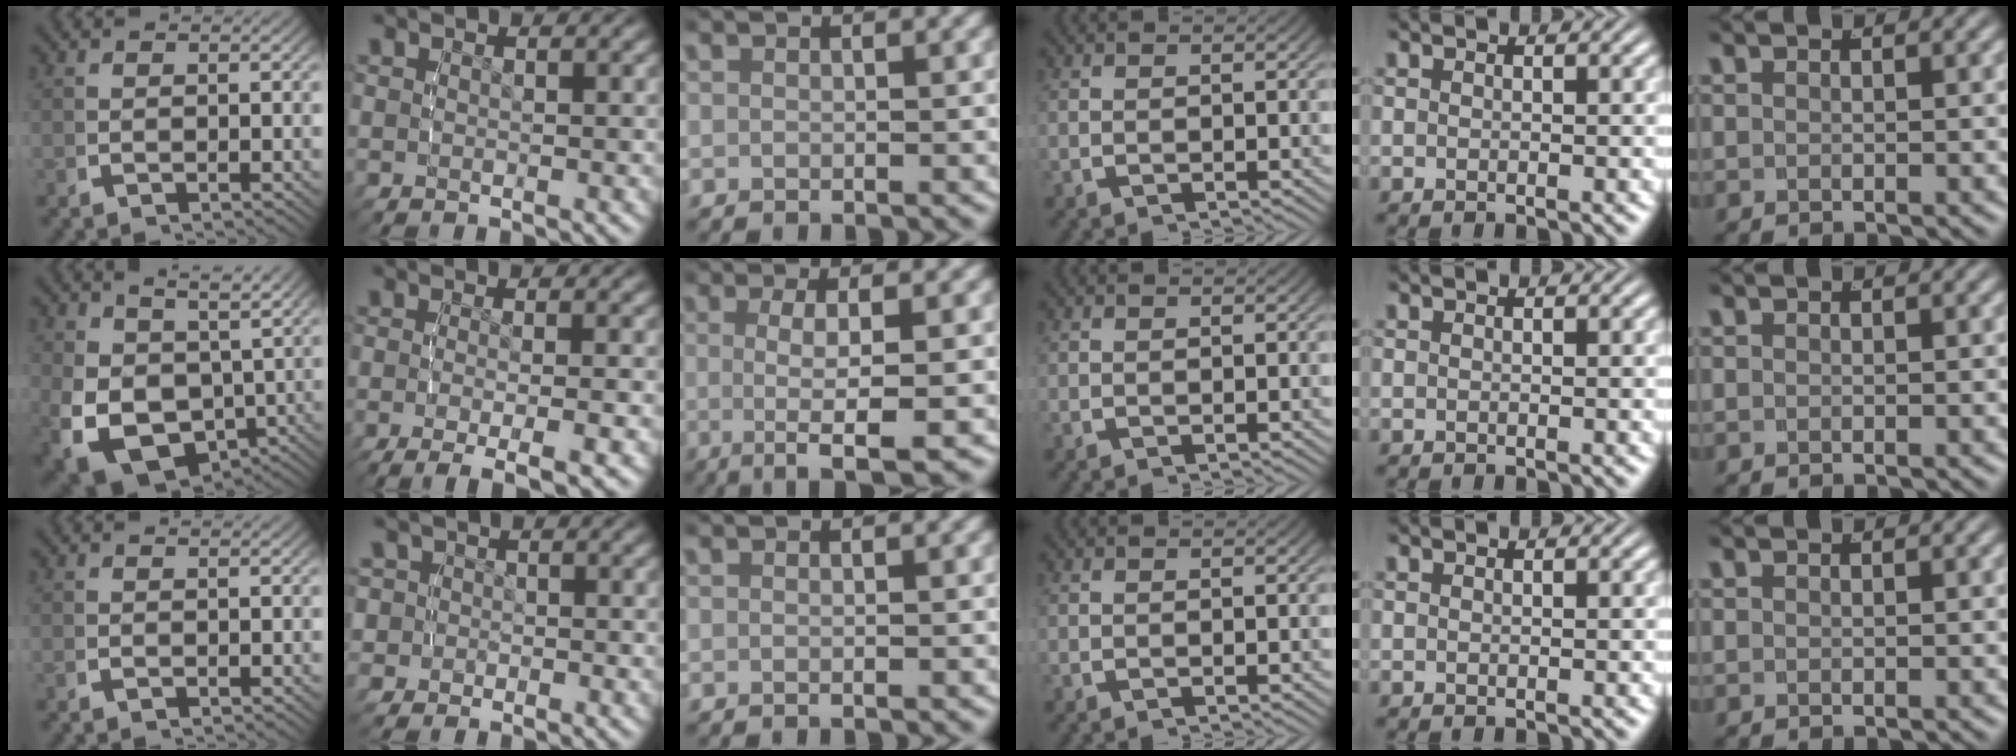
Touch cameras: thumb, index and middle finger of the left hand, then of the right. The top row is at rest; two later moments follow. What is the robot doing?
{"motion": "lift_and_place", "object": "cloth"}